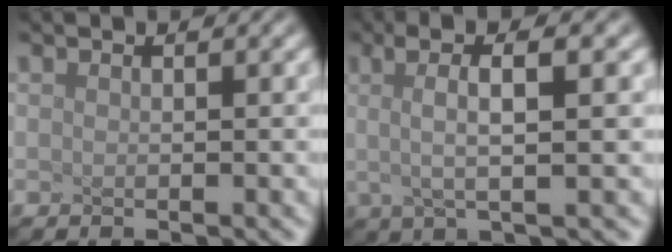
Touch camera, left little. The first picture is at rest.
{"total": 3.9, "force": [0.1, 0.0, 3.9], "torque": [-0.096, 0.009, 0.032]}